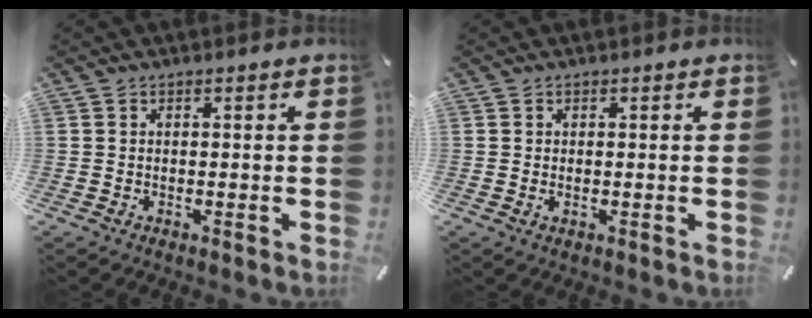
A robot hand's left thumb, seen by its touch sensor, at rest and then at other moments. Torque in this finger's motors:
{"motor_torque": [-0.20, -0.27, 0.09, -0.04, -0.07]}